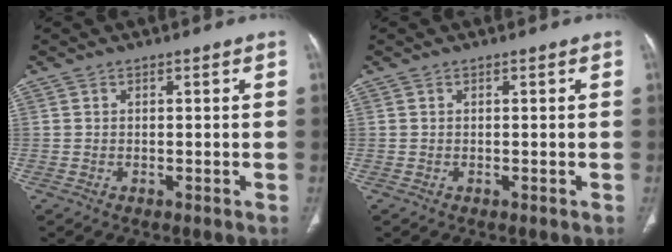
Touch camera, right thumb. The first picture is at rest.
{"total": 0.0}